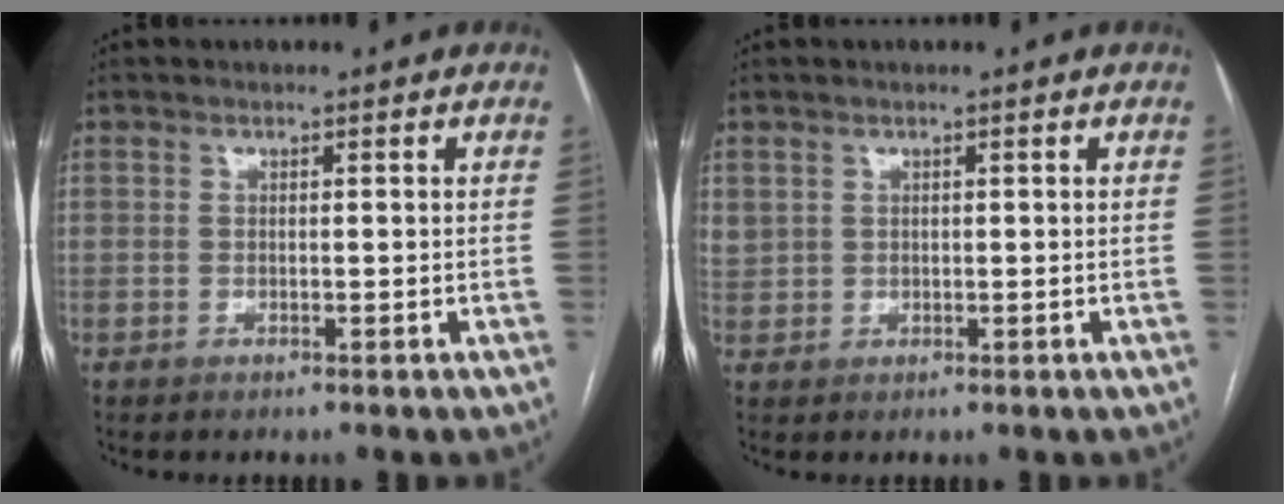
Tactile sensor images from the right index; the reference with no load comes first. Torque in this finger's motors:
{"motor_torque": [0.70, 0.20, 0.45, 0.08]}